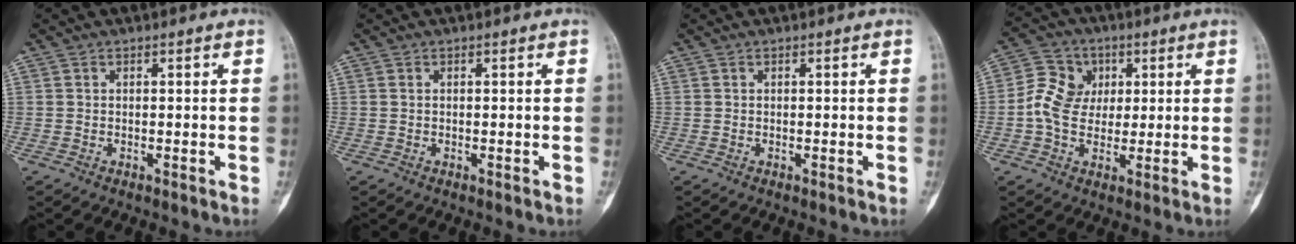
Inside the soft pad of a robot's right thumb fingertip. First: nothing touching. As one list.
[{"total": 0.0}, {"total": 0.0}, {"total": 8.9, "force": [0.7, 7.4, 4.9], "torque": [-0.068, 0.009, 0.003]}]